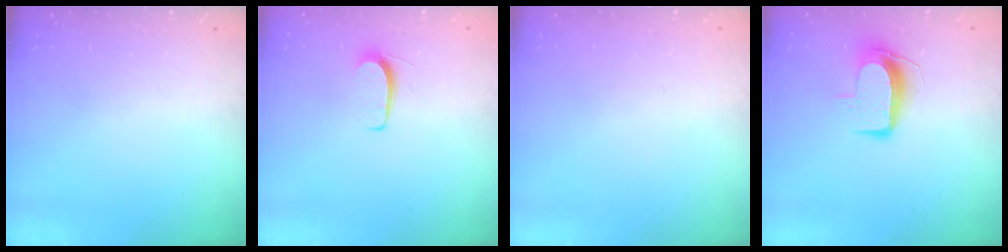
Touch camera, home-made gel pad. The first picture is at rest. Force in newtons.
{"total": 5.8, "press": 5.8, "slide": 0.6}
{"total": 0.0}
{"total": 9.0, "press": 9.0, "slide": 0.8}